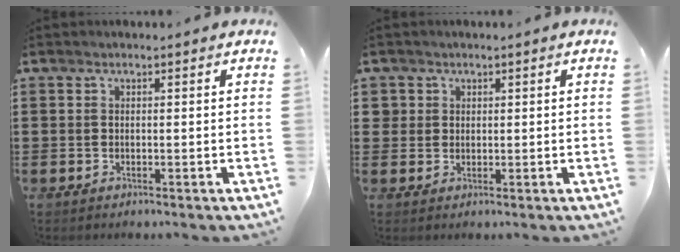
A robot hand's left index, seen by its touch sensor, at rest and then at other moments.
{"total": 1.8, "force": [0.8, 1.6, 0.1], "torque": [-0.010, 0.006, 0.015]}